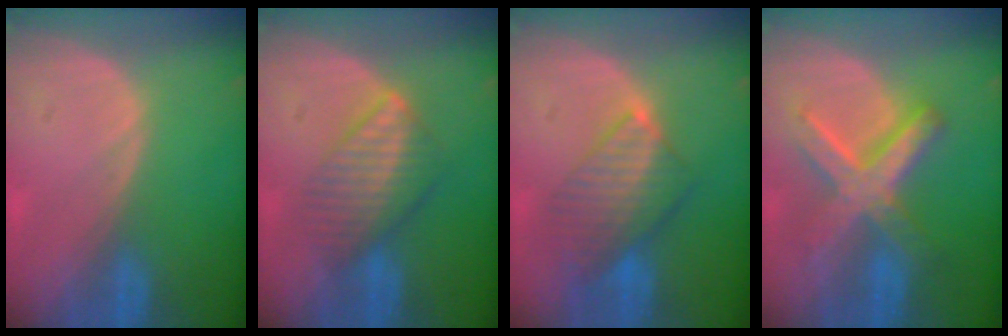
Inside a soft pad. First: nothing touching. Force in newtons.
{"total": 6.4, "press": 6.2, "slide": 1.7}
{"total": 8.0, "press": 7.1, "slide": 3.7}
{"total": 8.7, "press": 8.7, "slide": 0.8}